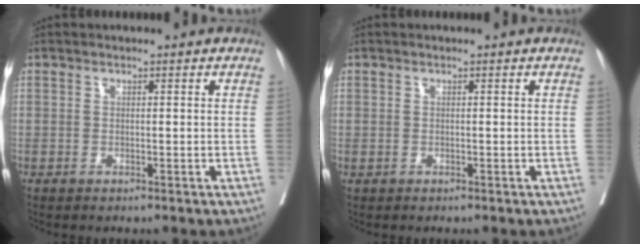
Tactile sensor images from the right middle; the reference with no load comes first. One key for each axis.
{"total": 0.0}